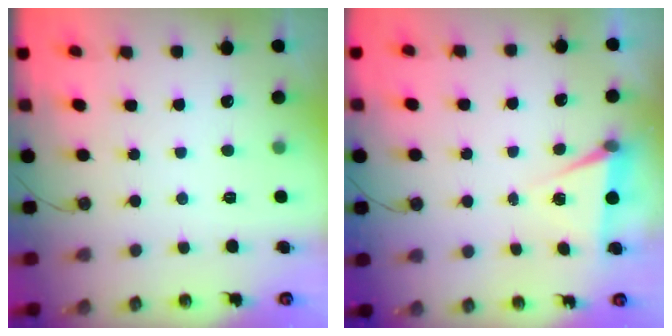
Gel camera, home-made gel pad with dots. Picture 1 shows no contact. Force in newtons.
{"total": 4.8, "press": 1.8, "slide": 4.5}